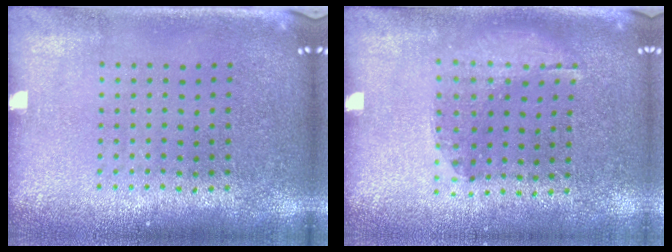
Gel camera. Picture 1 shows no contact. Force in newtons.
{"total": 1.2, "press": 0.8, "slide": 0.9}